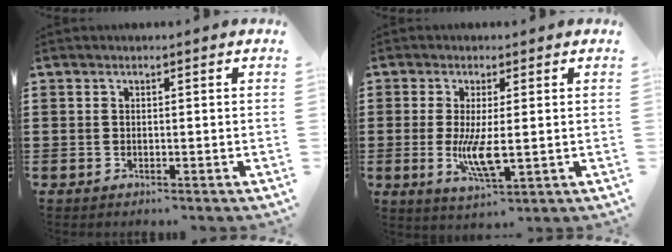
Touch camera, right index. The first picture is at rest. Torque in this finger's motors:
{"motor_torque": [1.10, 1.04, 0.58, 0.20]}